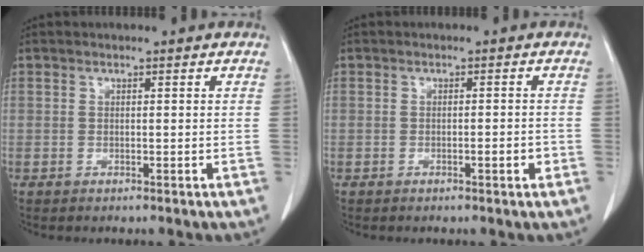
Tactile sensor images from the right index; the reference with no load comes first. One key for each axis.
{"total": 2.0, "fx": -0.9, "fy": 0.4, "fz": 1.7, "tx": -0.025, "ty": 0.001, "tz": -0.013}